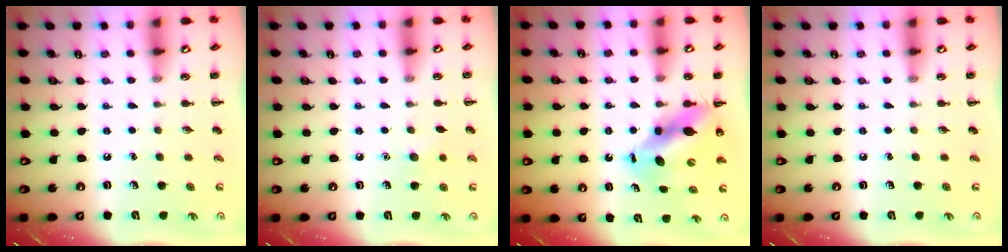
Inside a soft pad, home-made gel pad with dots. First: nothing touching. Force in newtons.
{"total": 4.9, "press": 4.8, "slide": 1.1}
{"total": 10.3, "press": 9.9, "slide": 2.8}
{"total": 0.0}